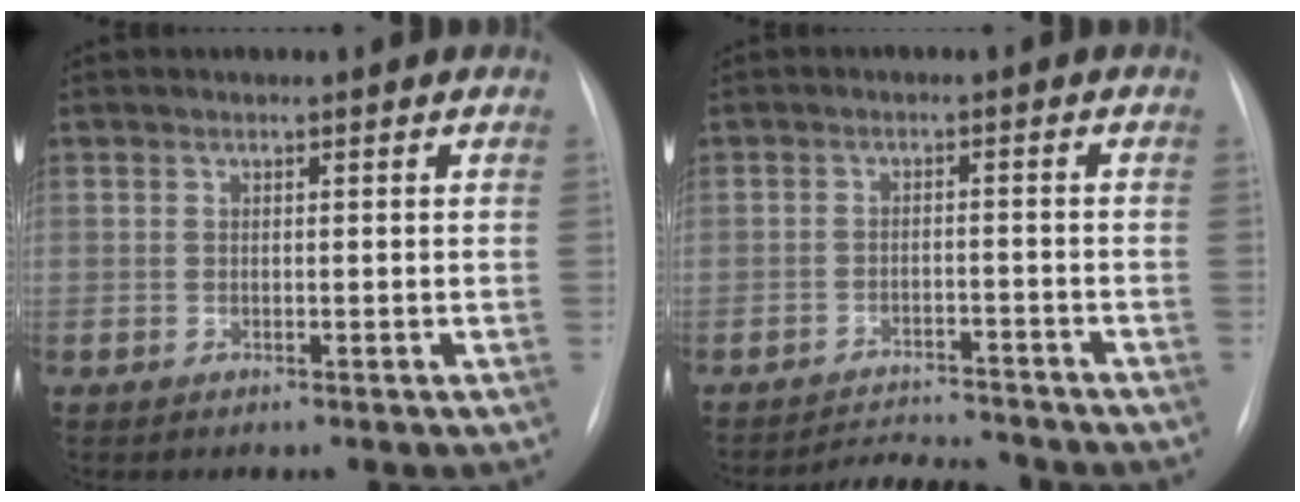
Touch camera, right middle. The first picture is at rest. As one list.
[{"total": 6.8, "force": [-6.7, 0.1, 0.7], "torque": [-0.013, -0.003, -0.106]}]